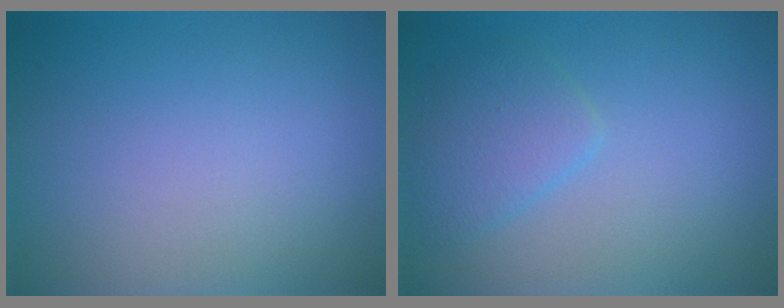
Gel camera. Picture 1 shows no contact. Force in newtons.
{"total": 2.4, "press": 2.4, "slide": 0.1}